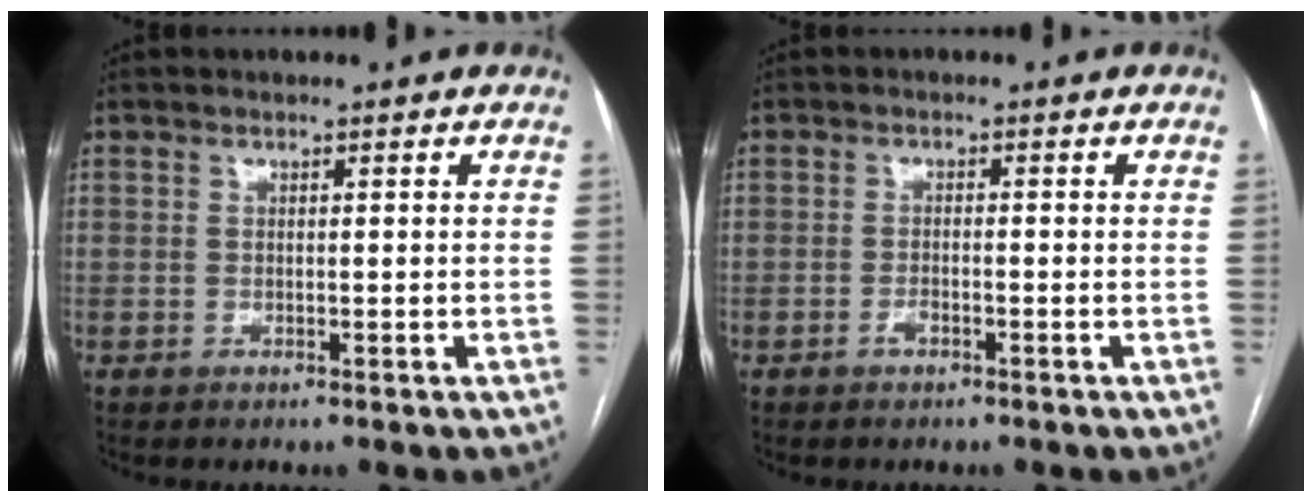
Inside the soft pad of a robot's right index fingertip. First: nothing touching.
{"total": 1.4, "force": [-0.8, 0.4, 1.0], "torque": [-0.019, 0.001, -0.013]}